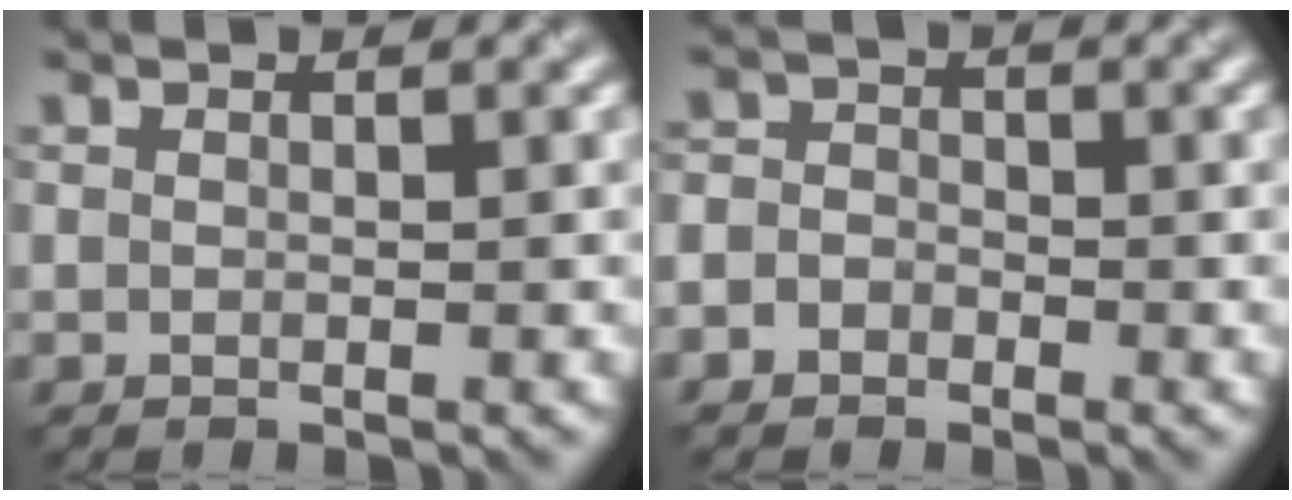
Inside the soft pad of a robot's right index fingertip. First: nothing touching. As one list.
[{"total": 2.2, "force": [-1.1, 1.8, 0.6], "torque": [0.011, 0.007, -0.027]}]